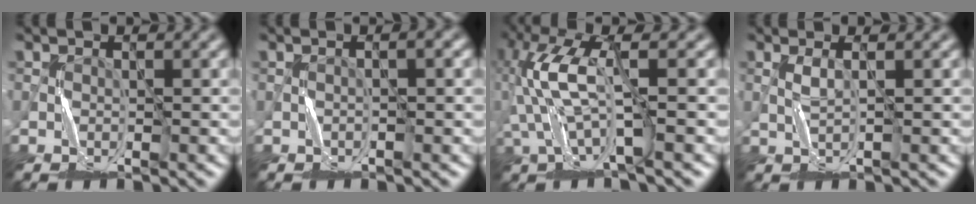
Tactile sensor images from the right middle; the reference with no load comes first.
{"total": 1.0, "force": [0.3, -0.1, 0.9], "torque": [-0.014, 0.006, 0.001]}
{"total": 6.6, "force": [-0.3, 2.0, 6.2], "torque": [-0.161, 0.011, -0.010]}
{"total": 0.5, "force": [0.2, -0.3, 0.4], "torque": [-0.017, 0.002, 0.004]}